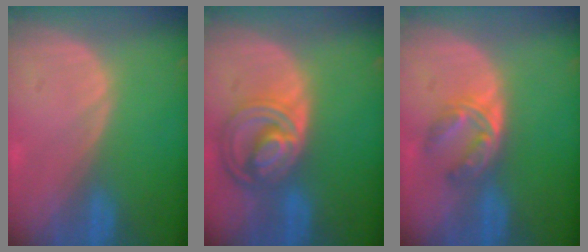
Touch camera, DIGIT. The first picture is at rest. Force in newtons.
{"total": 8.6, "press": 7.4, "slide": 4.4}
{"total": 5.9, "press": 4.8, "slide": 3.4}